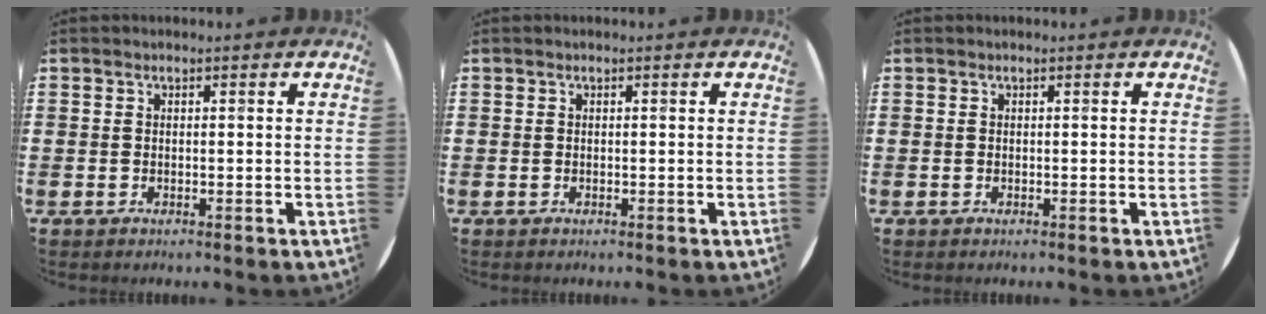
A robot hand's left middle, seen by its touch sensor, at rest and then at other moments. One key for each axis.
{"total": 0.0}
{"total": 0.0}